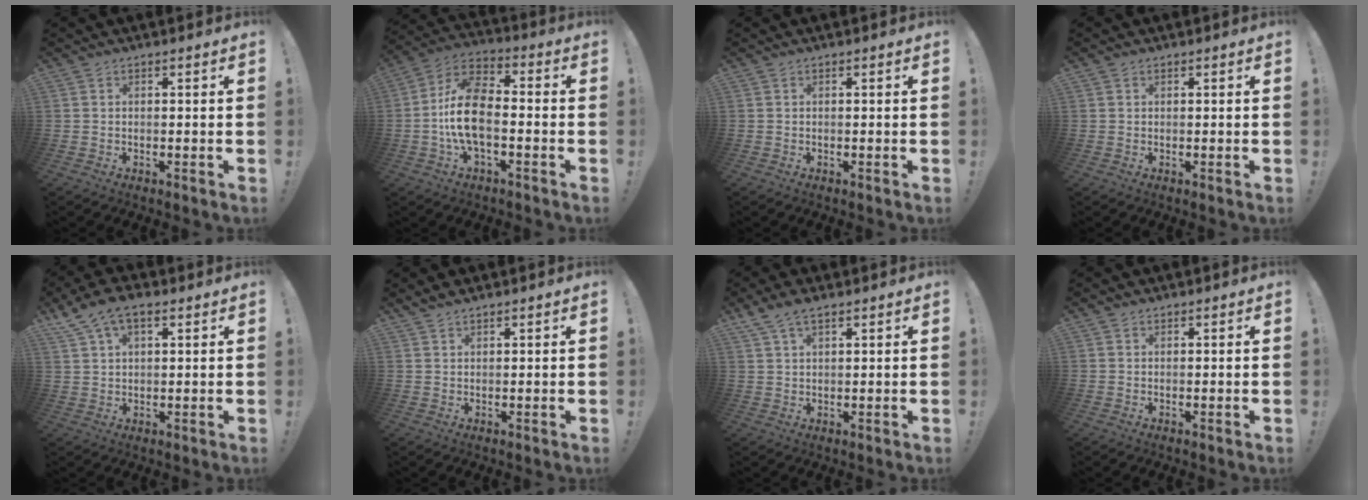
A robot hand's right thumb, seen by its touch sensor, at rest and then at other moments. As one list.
[{"total": 14.1, "force": [-3.2, 7.6, 11.4], "torque": [-0.227, 0.028, -0.054]}, {"total": 0.0}, {"total": 0.6, "force": [0.4, 0.4, 0.0], "torque": [0.008, -0.003, 0.007]}, {"total": 7.9, "force": [4.6, 3.8, 5.1], "torque": [-0.090, -0.008, 0.089]}, {"total": 2.1, "force": [2.0, 0.6, 0.6], "torque": [-0.006, -0.011, 0.036]}, {"total": 5.1, "force": [3.6, 1.9, 3.0], "torque": [-0.057, -0.012, 0.070]}, {"total": 0.8, "force": [0.7, 0.4, 0.0], "torque": [0.005, -0.003, 0.014]}]